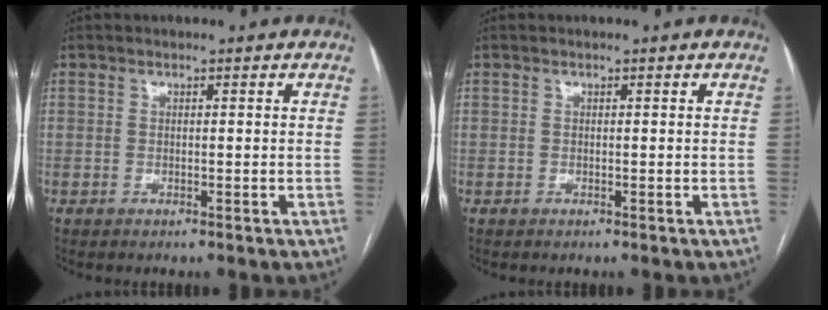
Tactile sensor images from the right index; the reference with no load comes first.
{"total": 0.0}